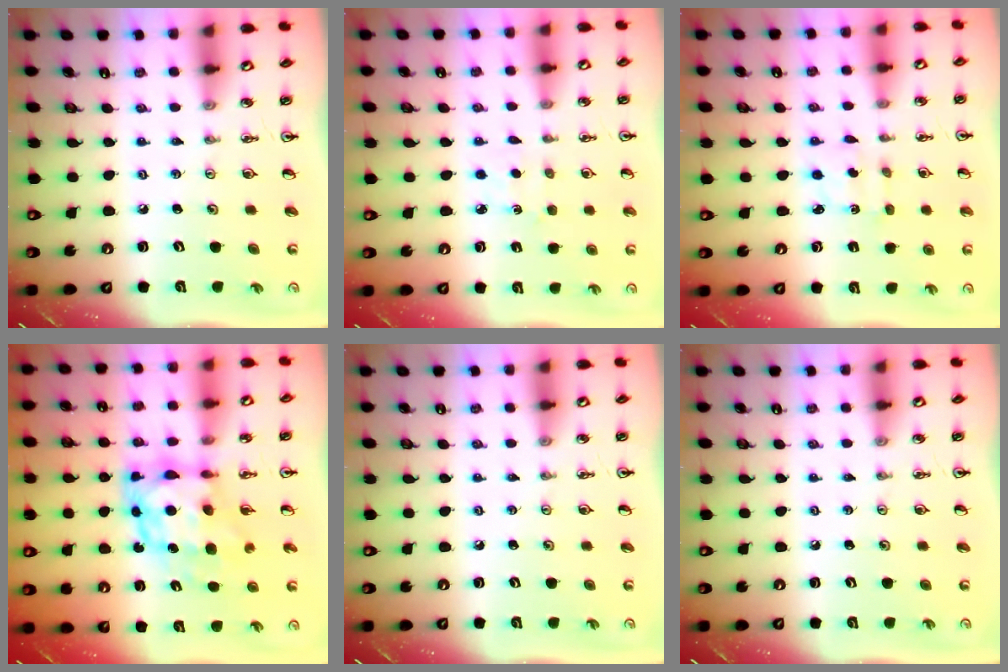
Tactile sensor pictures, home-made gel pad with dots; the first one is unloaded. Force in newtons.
{"total": 2.6, "press": 2.6, "slide": 0.4}
{"total": 2.4, "press": 2.4, "slide": 0.6}
{"total": 9.2, "press": 9.2, "slide": 0.9}
{"total": 0.0}
{"total": 0.0}